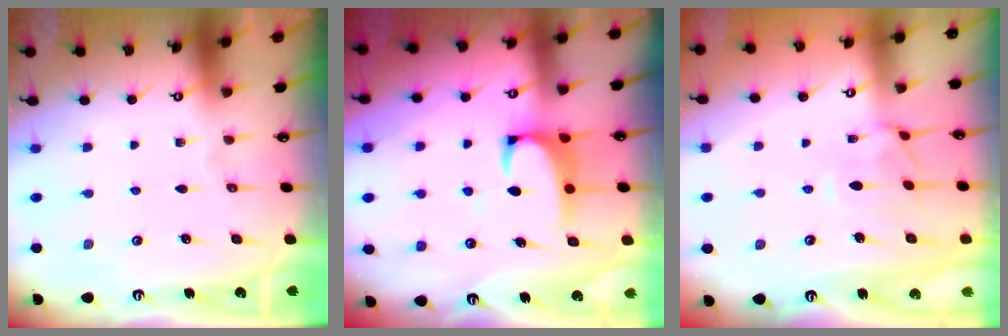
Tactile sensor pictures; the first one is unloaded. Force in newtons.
{"total": 2.2, "press": 2.0, "slide": 1.0}
{"total": 0.9, "press": 0.5, "slide": 0.7}